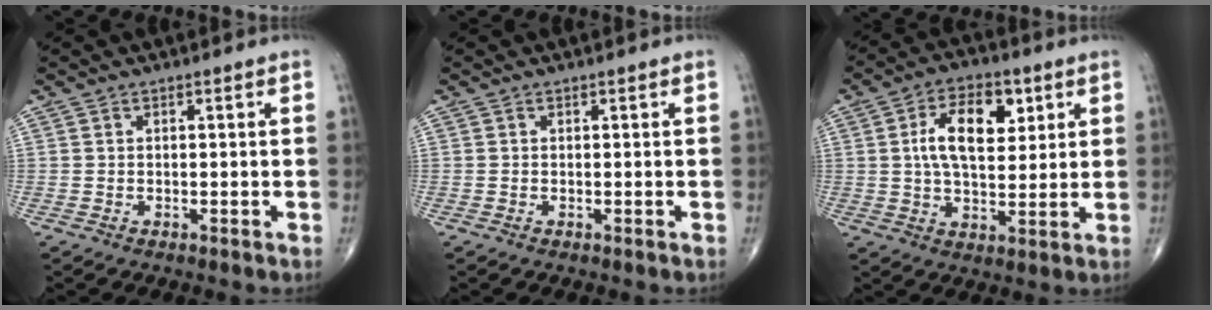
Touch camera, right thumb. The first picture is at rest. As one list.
[{"total": 0.0}, {"total": 12.2, "force": [3.3, 6.8, 9.6], "torque": [-0.138, -0.005, 0.054]}]